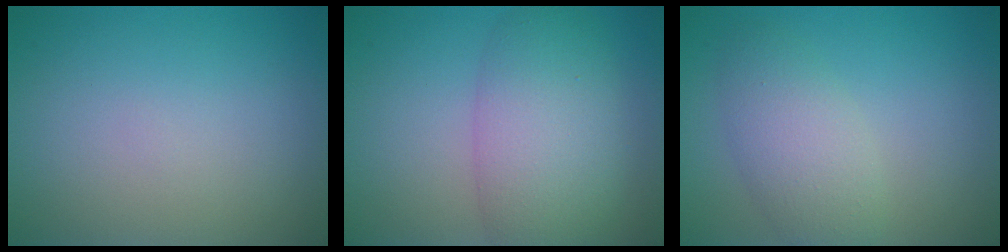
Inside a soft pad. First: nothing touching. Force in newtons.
{"total": 6.9, "press": 6.9, "slide": 0.2}
{"total": 3.8, "press": 3.8, "slide": 0.1}